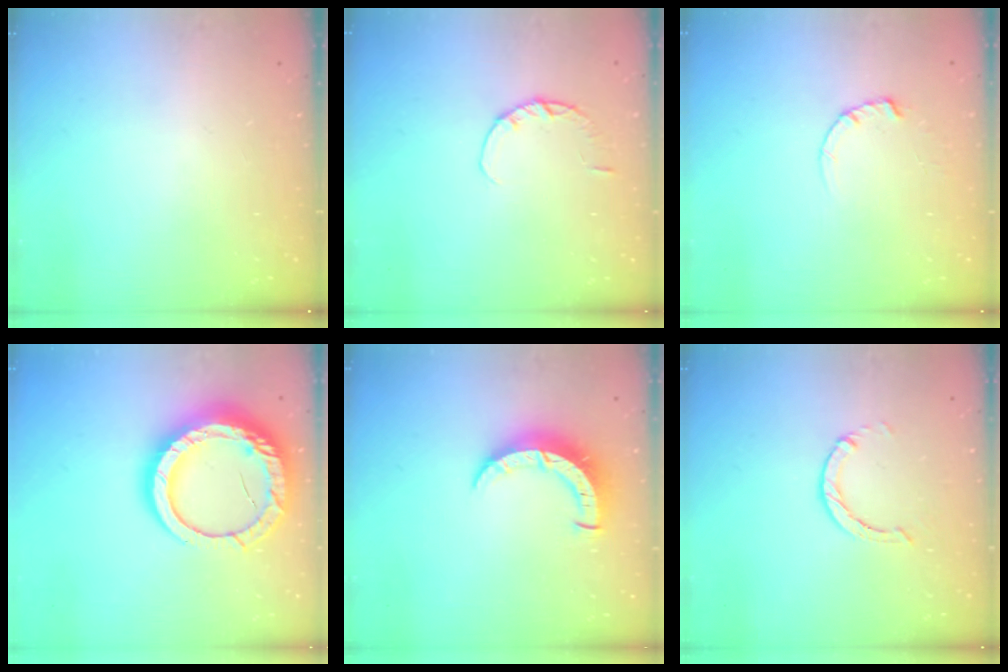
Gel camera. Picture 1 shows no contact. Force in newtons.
{"total": 2.9, "press": 2.8, "slide": 0.4}
{"total": 2.4, "press": 2.4, "slide": 0.3}
{"total": 21.8, "press": 21.7, "slide": 2.1}
{"total": 8.3, "press": 8.3, "slide": 1.0}
{"total": 1.0, "press": 0.9, "slide": 0.3}